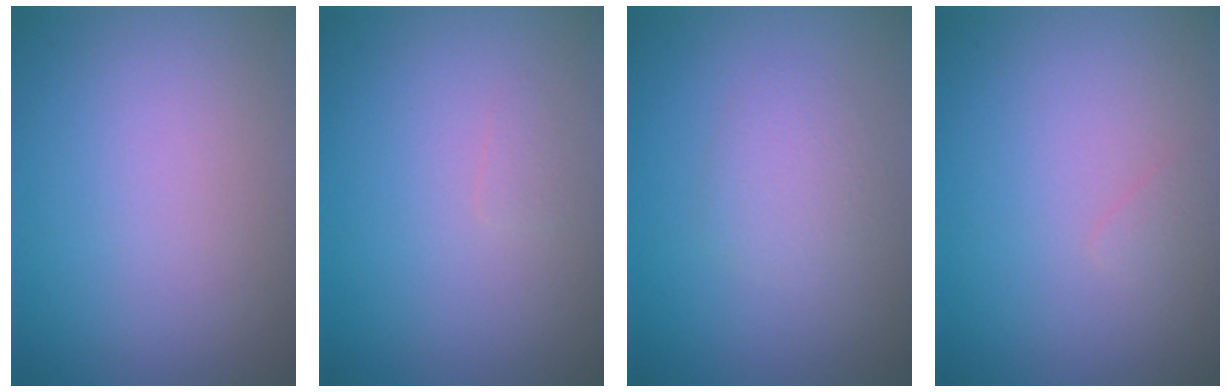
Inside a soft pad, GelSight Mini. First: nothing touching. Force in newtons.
{"total": 0.6, "press": 0.6, "slide": 0.0}
{"total": 1.9, "press": 1.9, "slide": 0.0}
{"total": 0.6, "press": 0.6, "slide": 0.1}